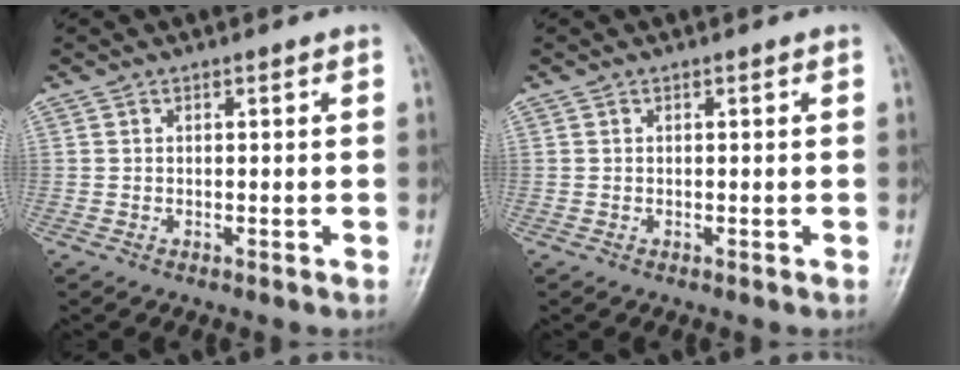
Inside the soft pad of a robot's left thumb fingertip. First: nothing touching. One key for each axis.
{"total": 0.0}